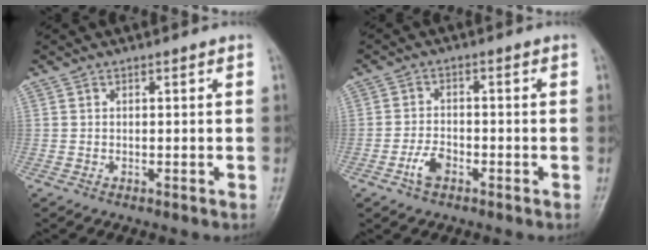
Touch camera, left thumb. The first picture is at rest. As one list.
[{"total": 3.9, "force": [-2.1, 2.2, 2.5], "torque": [-0.047, 0.015, -0.042]}]